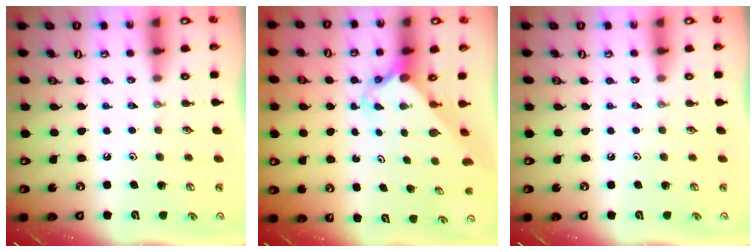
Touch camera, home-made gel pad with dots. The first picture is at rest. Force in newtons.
{"total": 2.3, "press": 2.3, "slide": 0.2}
{"total": 0.0}